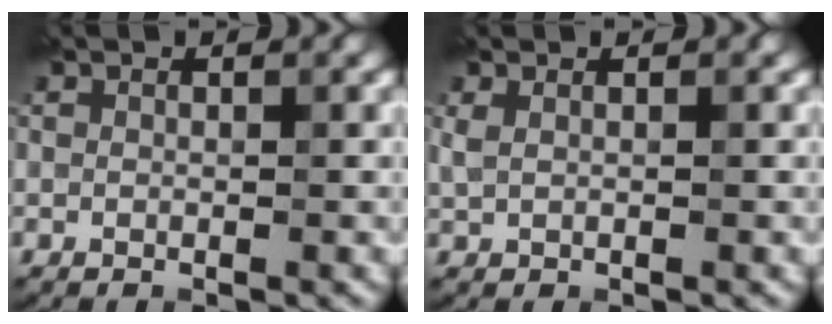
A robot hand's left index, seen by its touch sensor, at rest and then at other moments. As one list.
[{"total": 1.1, "force": [0.6, 0.6, 0.8], "torque": [-0.020, 0.005, 0.011]}]